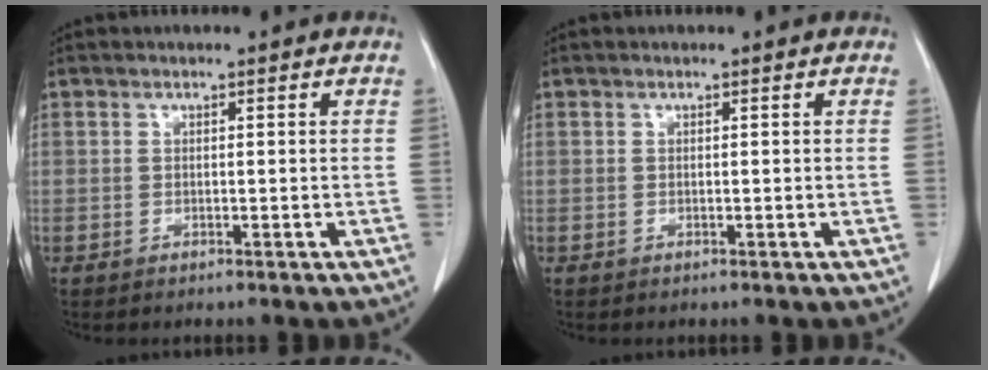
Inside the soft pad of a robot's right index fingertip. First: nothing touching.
{"total": 0.0}